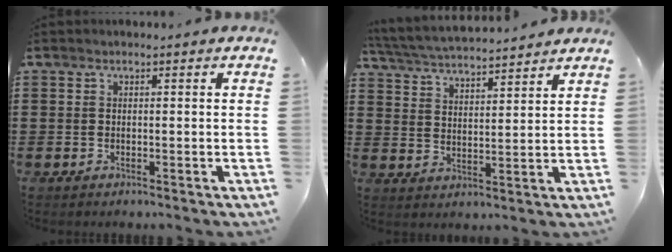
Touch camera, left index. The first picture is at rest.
{"total": 4.8, "force": [4.7, -0.1, 0.9], "torque": [-0.039, -0.025, 0.080]}